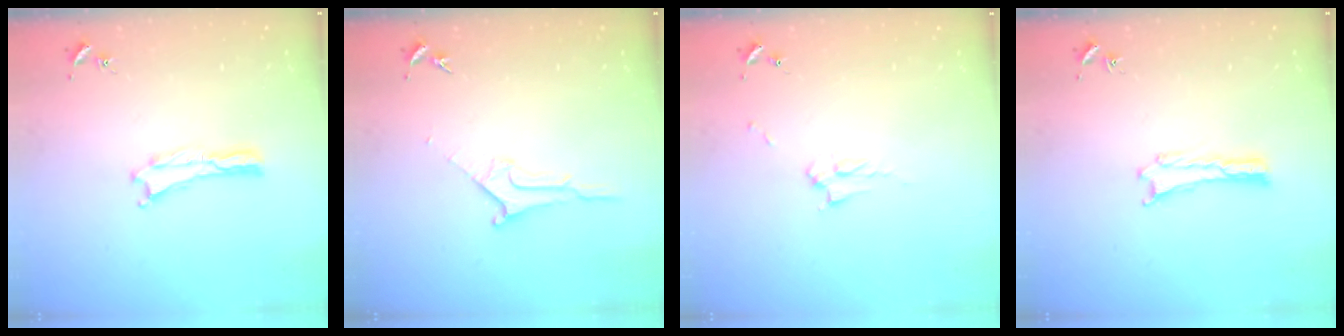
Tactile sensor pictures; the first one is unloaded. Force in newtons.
{"total": 1.8, "press": 1.7, "slide": 0.2}
{"total": 3.2, "press": 3.1, "slide": 0.5}
{"total": 0.0}